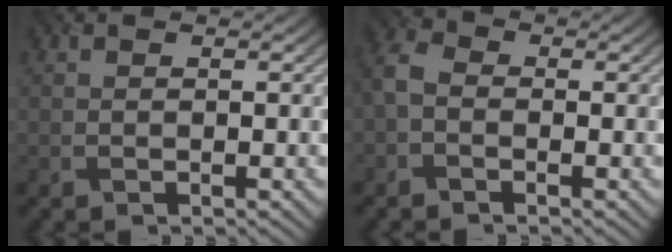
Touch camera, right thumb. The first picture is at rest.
{"total": 3.3, "force": [-1.0, 2.3, 2.1], "torque": [-0.061, 0.006, -0.035]}